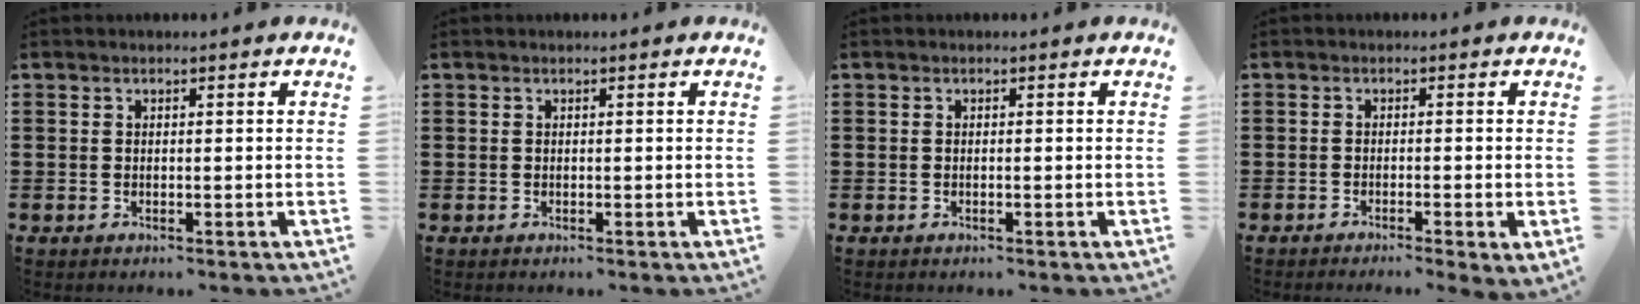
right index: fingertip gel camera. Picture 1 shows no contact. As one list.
[{"total": 0.0}, {"total": 0.0}, {"total": 1.0, "force": [-0.7, -0.1, 0.7], "torque": [-0.013, -0.004, -0.014]}]